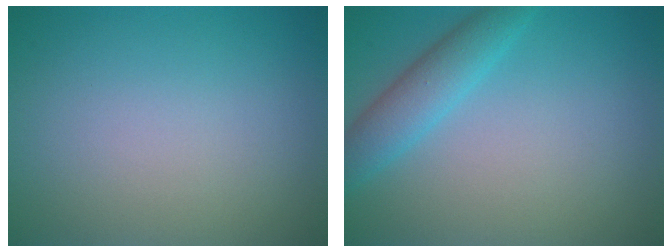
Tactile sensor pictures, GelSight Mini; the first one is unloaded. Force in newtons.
{"total": 3.3, "press": 3.3, "slide": 0.1}